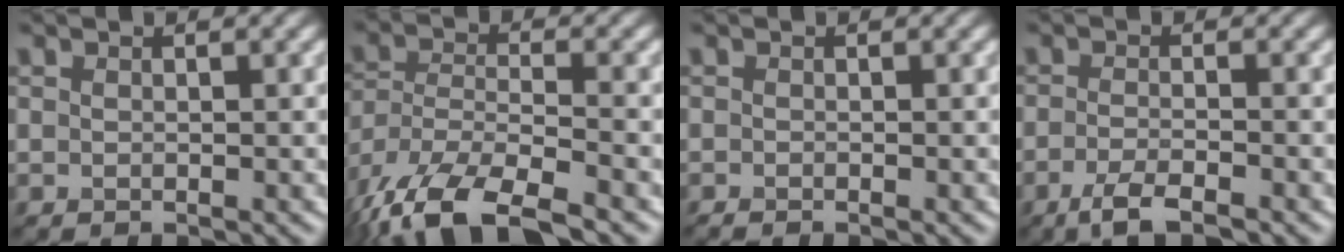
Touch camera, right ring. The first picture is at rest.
{"total": 13.4, "force": [-9.7, 4.6, 8.0], "torque": [-0.169, -0.038, -0.157]}
{"total": 0.6, "force": [-0.6, 0.0, 0.2], "torque": [-0.004, -0.002, -0.012]}
{"total": 3.1, "force": [-2.1, 0.7, 2.2], "torque": [-0.049, -0.002, -0.046]}